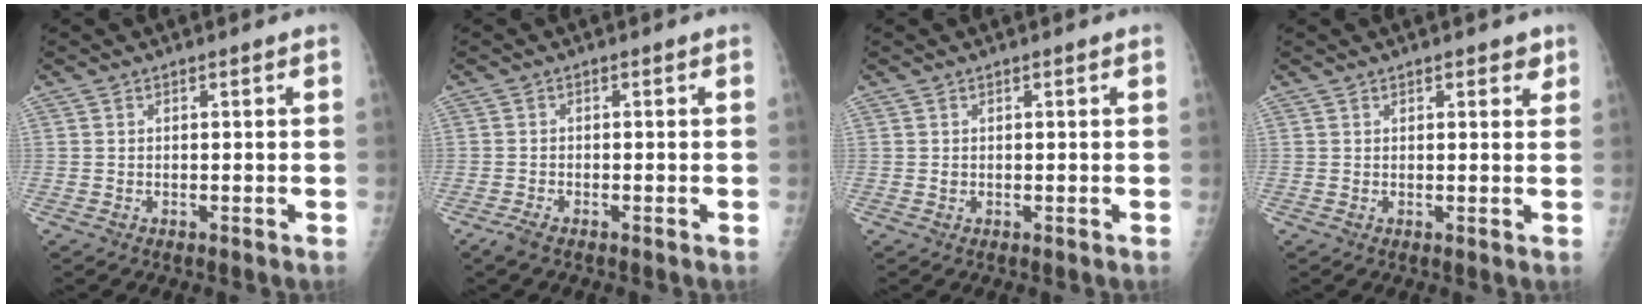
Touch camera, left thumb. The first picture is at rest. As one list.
[{"total": 1.9, "force": [-1.6, 0.5, 0.9], "torque": [-0.032, -0.001, -0.033]}, {"total": 0.6, "force": [0.2, 0.4, 0.4], "torque": [-0.002, 0.000, 0.005]}, {"total": 2.5, "force": [1.6, 1.1, 1.6], "torque": [-0.007, -0.005, 0.017]}]